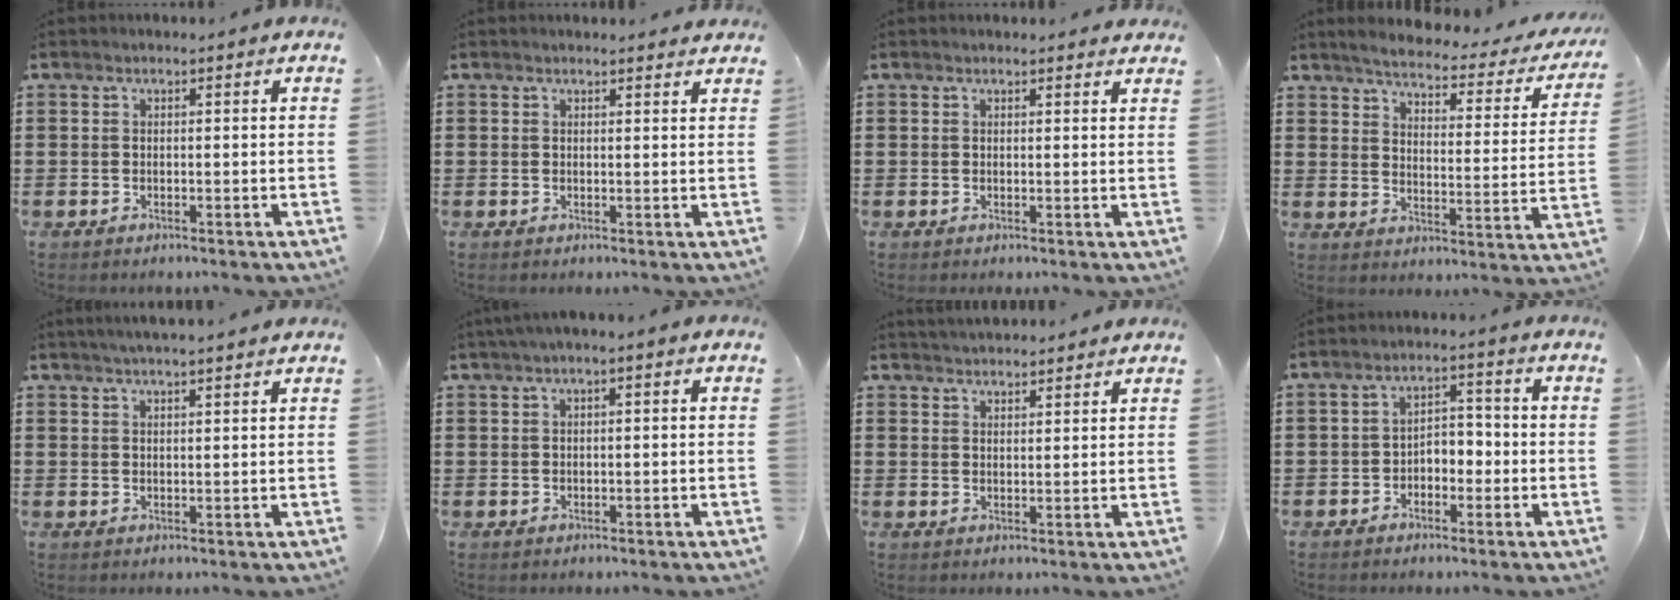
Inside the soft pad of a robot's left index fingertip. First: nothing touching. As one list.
[{"total": 1.2, "force": [1.2, 0.0, 0.2], "torque": [-0.006, 0.001, 0.023]}, {"total": 1.1, "force": [1.1, 0.1, 0.2], "torque": [-0.005, 0.002, 0.021]}, {"total": 3.4, "force": [3.1, 0.1, 1.4], "torque": [-0.049, -0.025, 0.045]}, {"total": 2.3, "force": [2.1, -0.3, 0.9], "torque": [-0.020, -0.001, 0.038]}, {"total": 1.3, "force": [-0.1, 0.1, 1.2], "torque": [-0.021, -0.003, -0.003]}, {"total": 2.4, "force": [2.4, -0.1, -0.1], "torque": [-0.003, -0.004, 0.047]}, {"total": 3.1, "force": [-2.0, 1.8, 1.5], "torque": [-0.033, 0.010, -0.044]}]